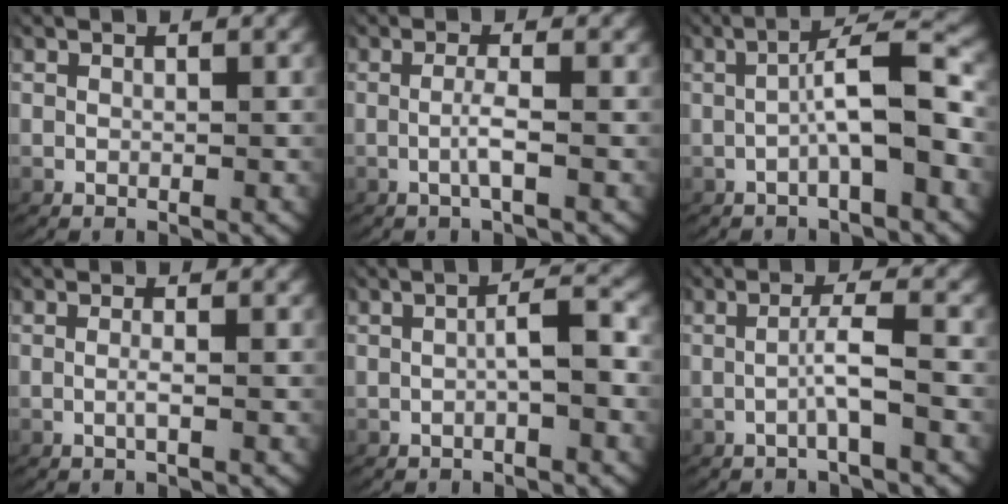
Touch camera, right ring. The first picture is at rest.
{"total": 1.8, "force": [-0.5, -0.1, 1.8], "torque": [-0.041, -0.004, -0.009]}
{"total": 5.4, "force": [-0.9, 1.3, 5.1], "torque": [-0.070, 0.013, -0.019]}
{"total": 1.1, "force": [-0.4, -0.1, 1.0], "torque": [-0.025, -0.003, -0.008]}
{"total": 2.4, "force": [-0.3, 0.4, 2.3], "torque": [-0.038, 0.006, -0.005]}
{"total": 2.5, "force": [-0.8, -0.2, 2.3], "torque": [-0.041, 0.005, -0.017]}